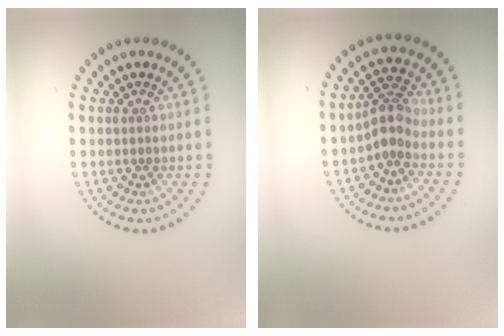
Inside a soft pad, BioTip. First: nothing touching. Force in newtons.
{"total": 2.7, "press": 2.0, "slide": 1.8}